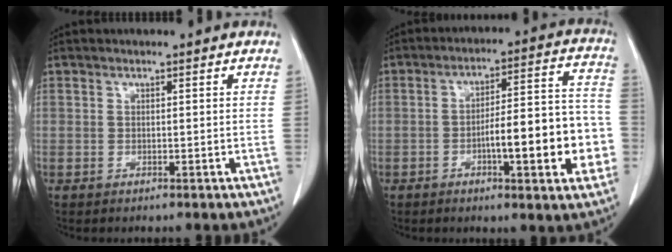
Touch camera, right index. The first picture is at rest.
{"total": 14.3, "force": [-3.8, 3.0, 13.4], "torque": [-0.185, 0.028, -0.051]}